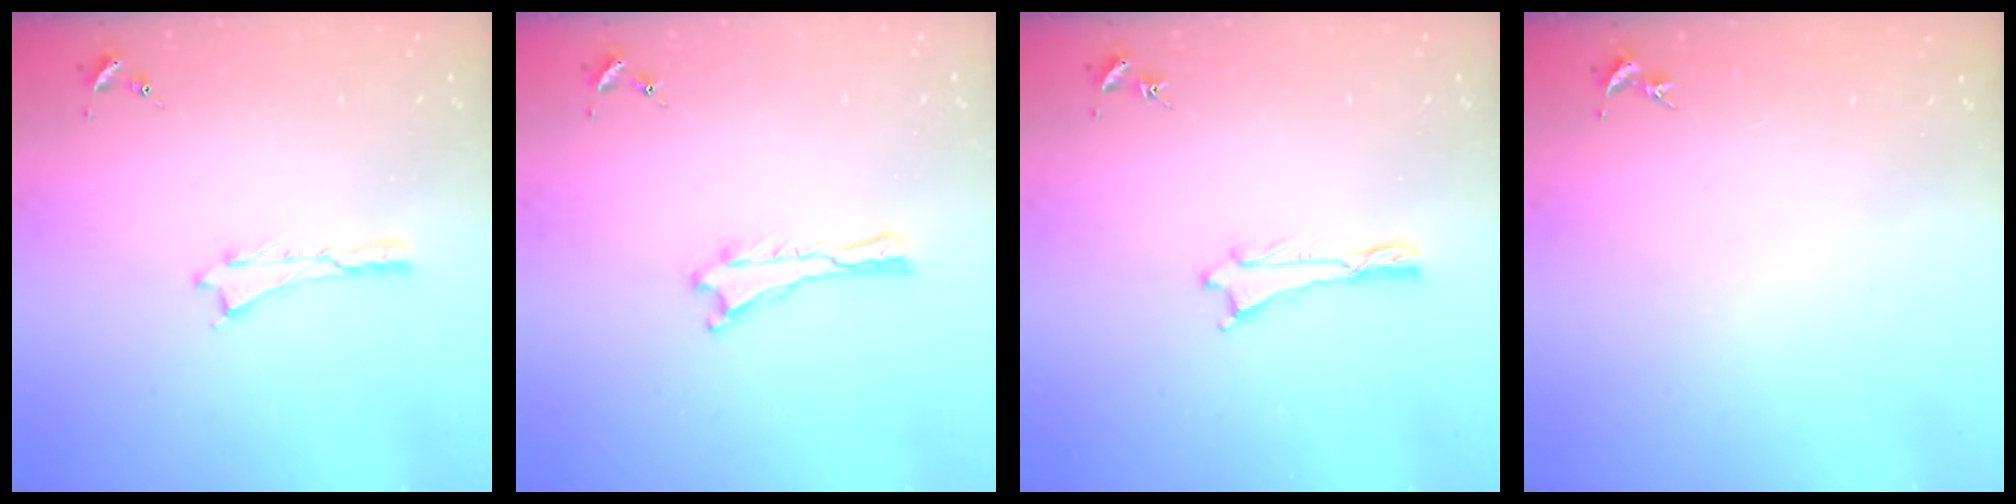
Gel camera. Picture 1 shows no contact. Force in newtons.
{"total": 0.0}
{"total": 0.7, "press": 0.7, "slide": 0.1}
{"total": 0.0}